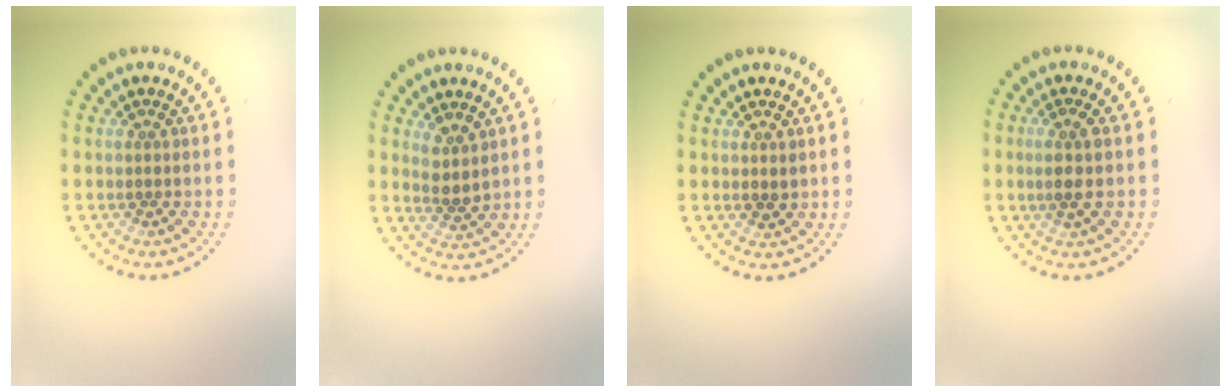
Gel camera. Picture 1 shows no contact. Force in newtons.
{"total": 2.1, "press": 1.7, "slide": 1.1}
{"total": 0.7, "press": 0.7, "slide": 0.1}
{"total": 2.2, "press": 1.8, "slide": 1.2}